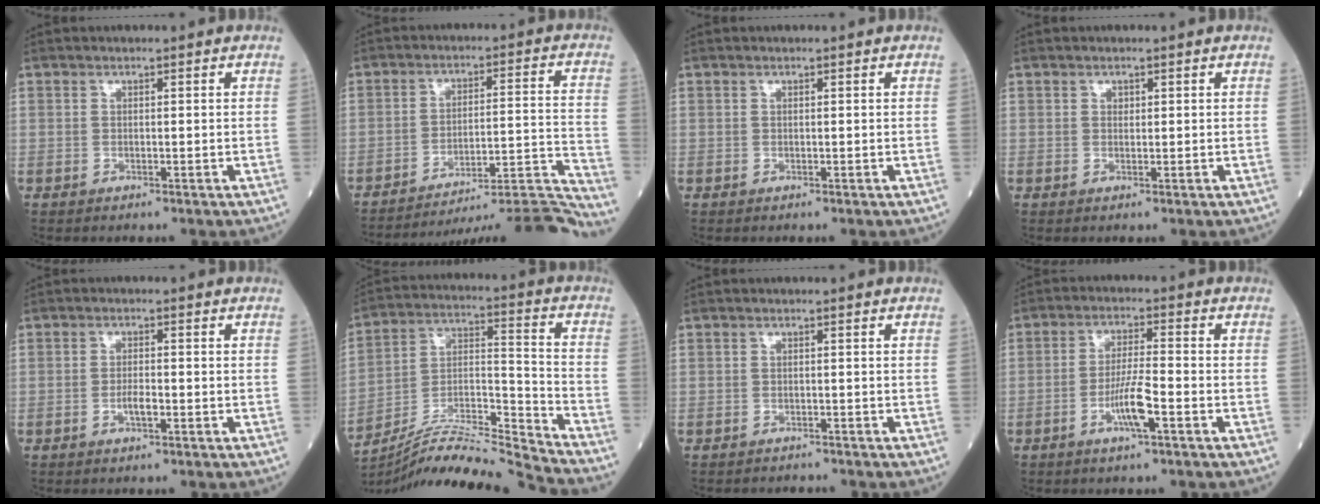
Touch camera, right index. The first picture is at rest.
{"total": 19.6, "force": [-18.9, -2.5, 4.3], "torque": [-0.018, 0.022, -0.260]}
{"total": 0.0}
{"total": 0.6, "force": [0.3, 0.5, 0.3], "torque": [-0.001, -0.001, 0.004]}
{"total": 2.3, "force": [-0.9, 0.5, 2.0], "torque": [-0.036, 0.002, -0.016]}
{"total": 17.0, "force": [-16.3, -2.0, 4.7], "torque": [-0.083, 0.026, -0.287]}
{"total": 1.5, "force": [-1.4, 0.1, -0.3], "torque": [0.005, -0.005, -0.022]}
{"total": 6.0, "force": [-2.6, 0.2, 5.4], "torque": [-0.105, -0.003, -0.049]}